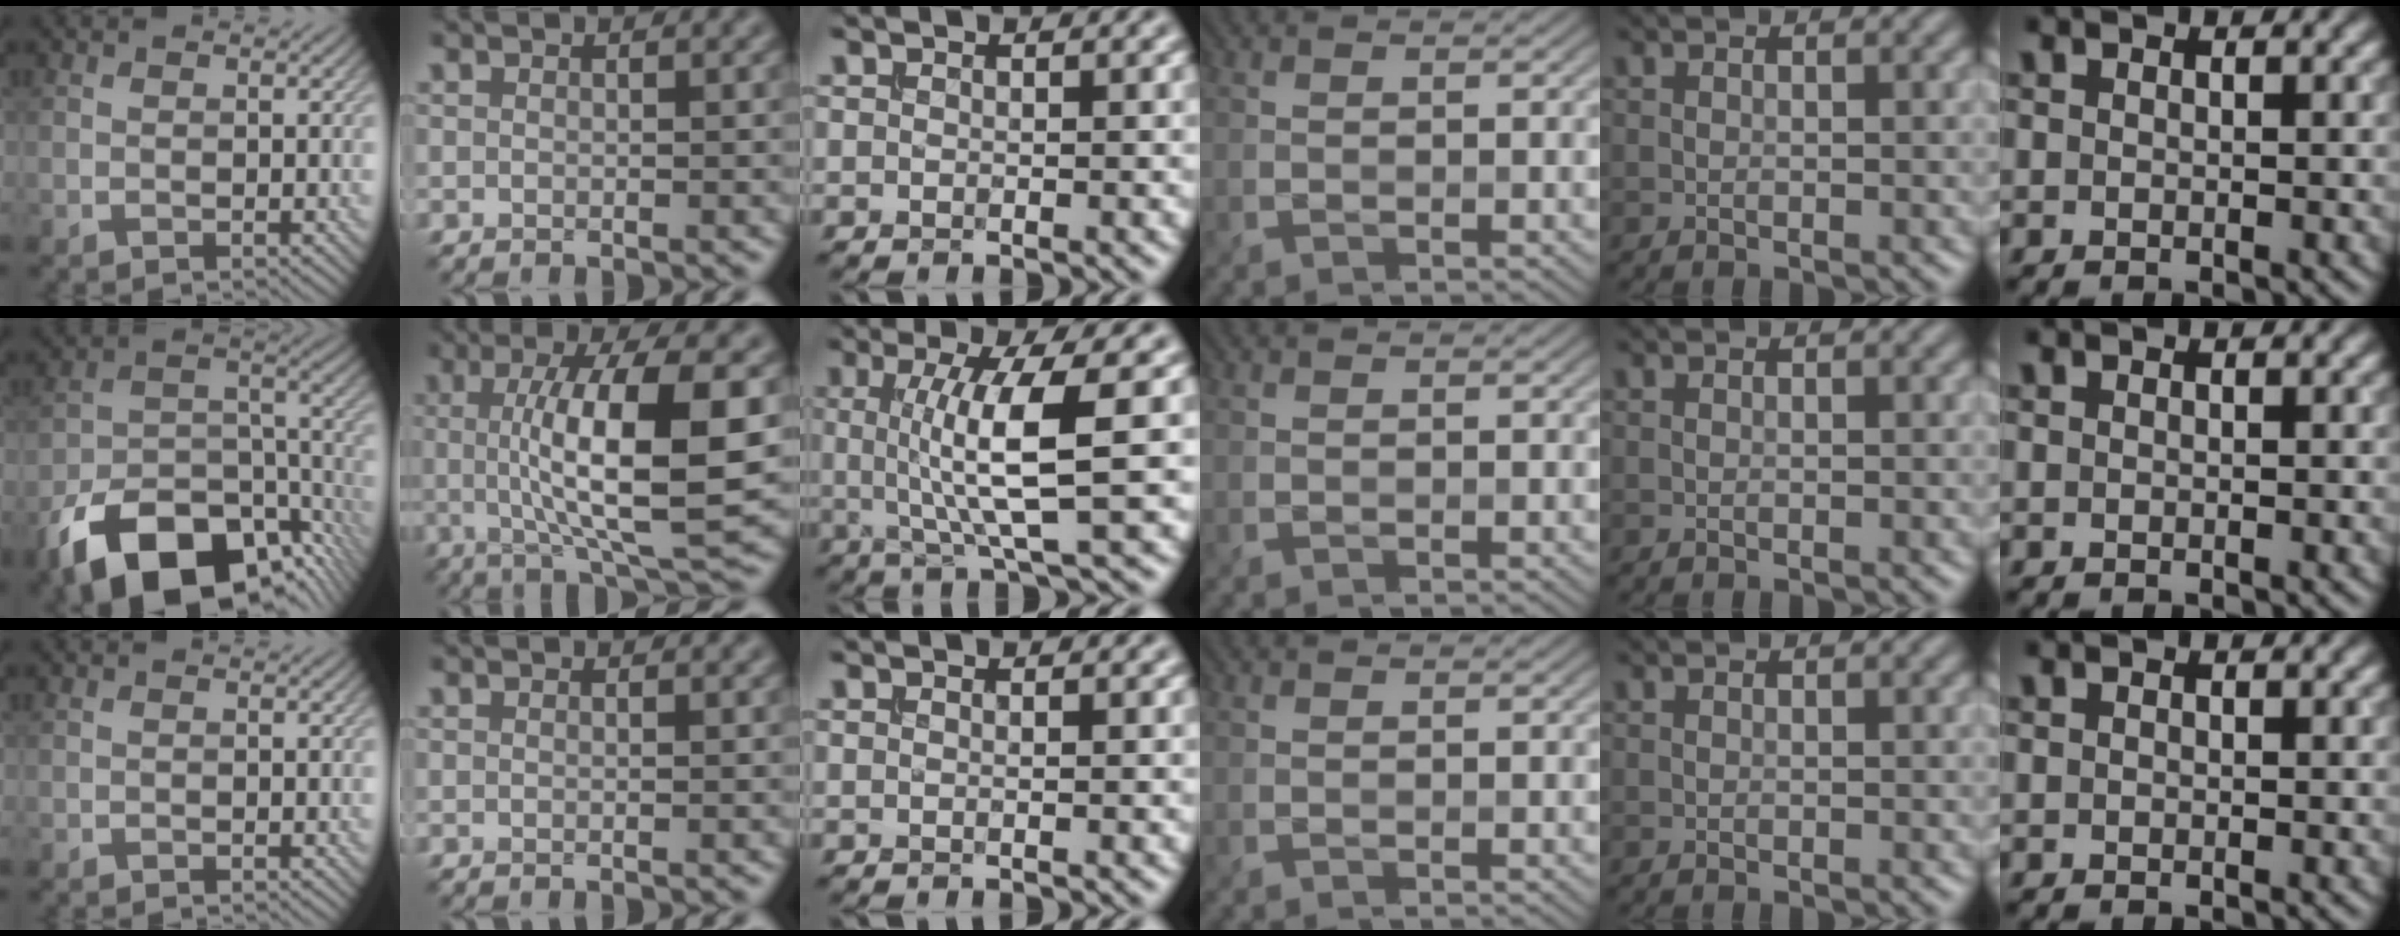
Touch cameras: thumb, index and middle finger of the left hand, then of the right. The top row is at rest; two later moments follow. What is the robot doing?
{"motion": "insert", "object": "drawer"}